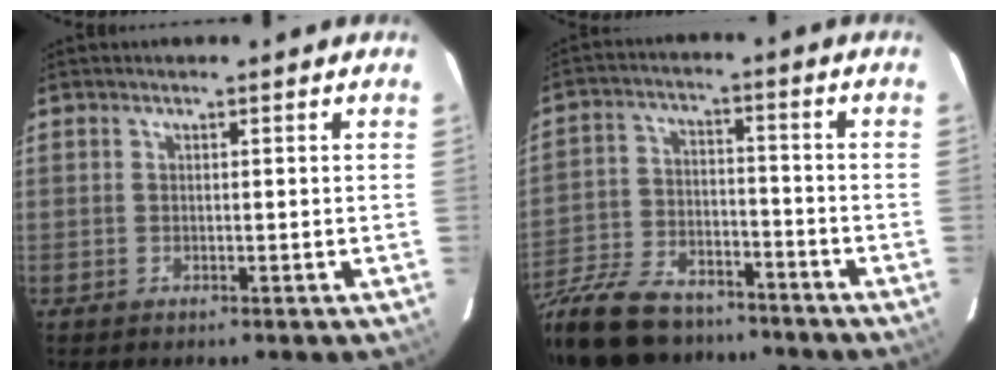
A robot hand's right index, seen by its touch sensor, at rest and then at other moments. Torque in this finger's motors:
{"motor_torque": [1.12, -1.02, 0.20, 0.05]}